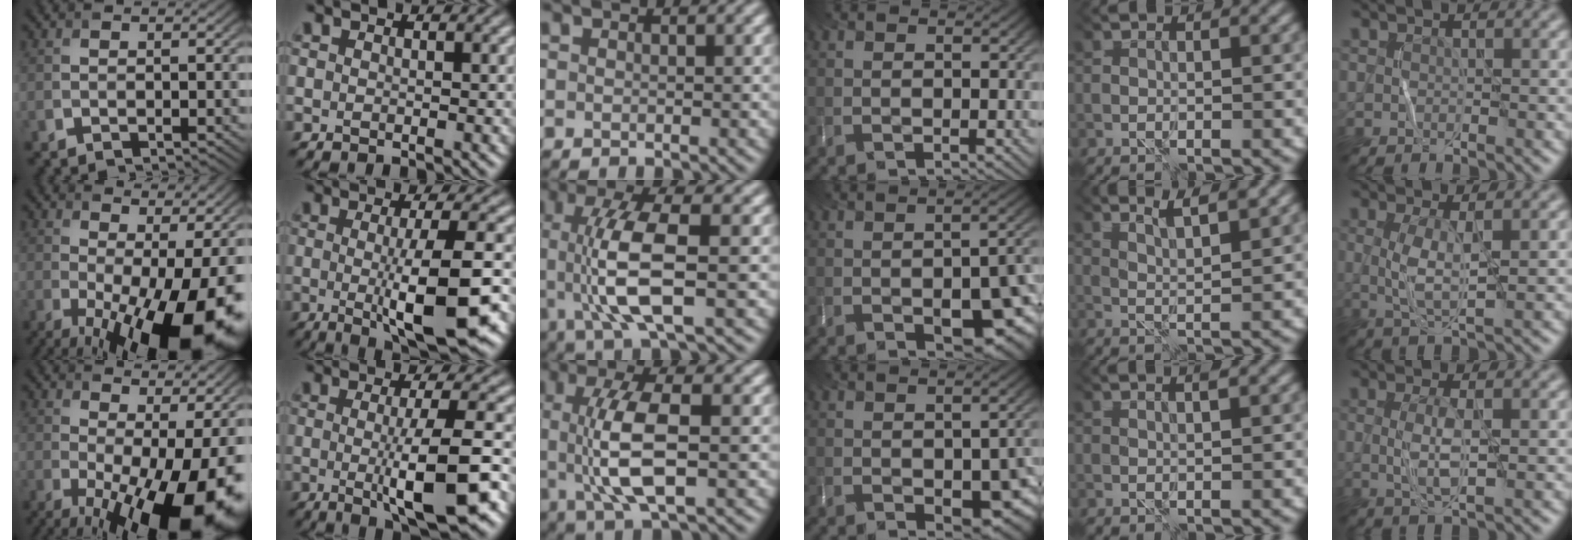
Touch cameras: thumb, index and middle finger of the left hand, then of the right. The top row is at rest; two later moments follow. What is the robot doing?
{"motion": "wrap", "object": "string"}